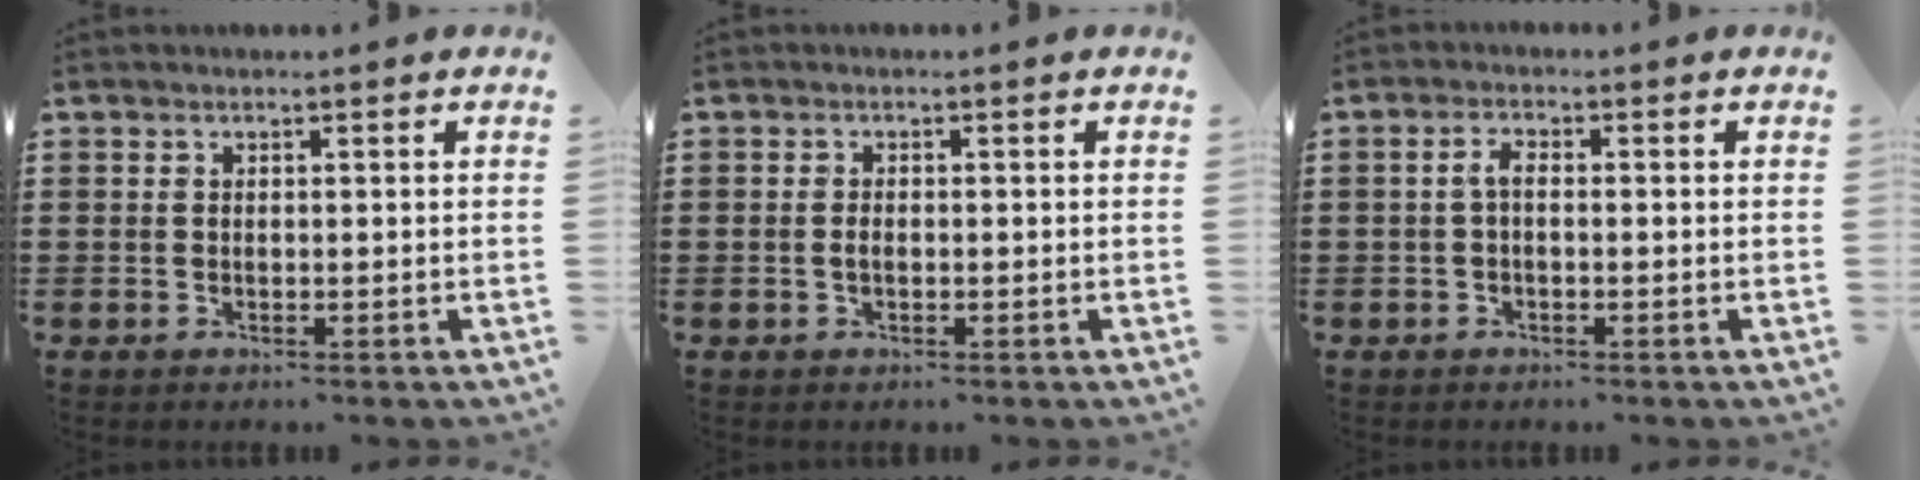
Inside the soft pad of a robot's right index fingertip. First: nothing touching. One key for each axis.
{"total": 1.0, "fx": -0.2, "fy": 0.5, "fz": 0.9, "tx": -0.019, "ty": 0.001, "tz": -0.004}
{"total": 2.1, "fx": -0.3, "fy": 0.8, "fz": 1.9, "tx": -0.052, "ty": -0.002, "tz": -0.012}